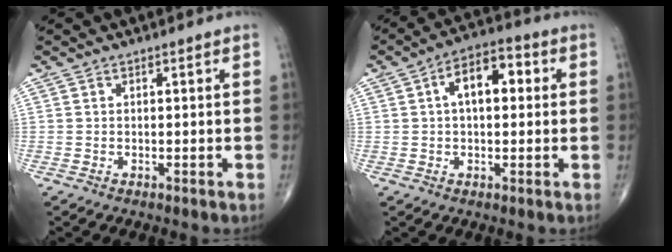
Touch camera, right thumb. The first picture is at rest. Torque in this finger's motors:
{"motor_torque": [0.30, 2.09, 0.92, 0.26, 0.06]}